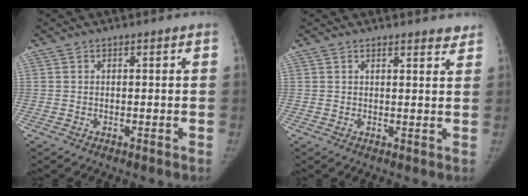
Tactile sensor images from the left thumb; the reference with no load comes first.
{"total": 2.8, "force": [2.5, 0.6, 1.0], "torque": [-0.002, -0.015, 0.025]}